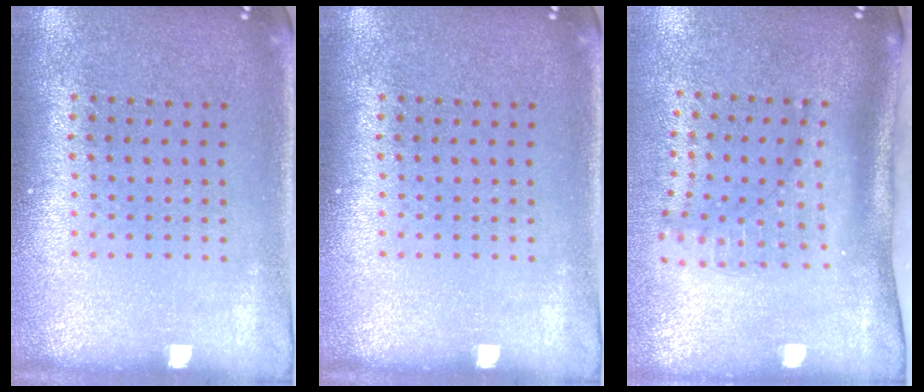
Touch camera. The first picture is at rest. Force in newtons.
{"total": 0.0}
{"total": 2.2, "press": 1.5, "slide": 1.6}